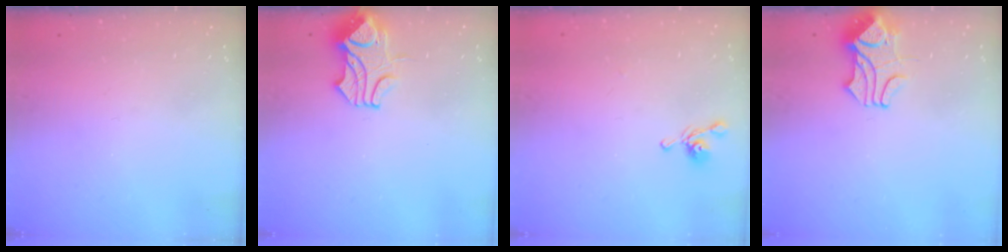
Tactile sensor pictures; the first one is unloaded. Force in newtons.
{"total": 1.0, "press": 0.1, "slide": 1.0}
{"total": 4.3, "press": 4.3, "slide": 0.2}
{"total": 1.7, "press": 1.3, "slide": 1.1}